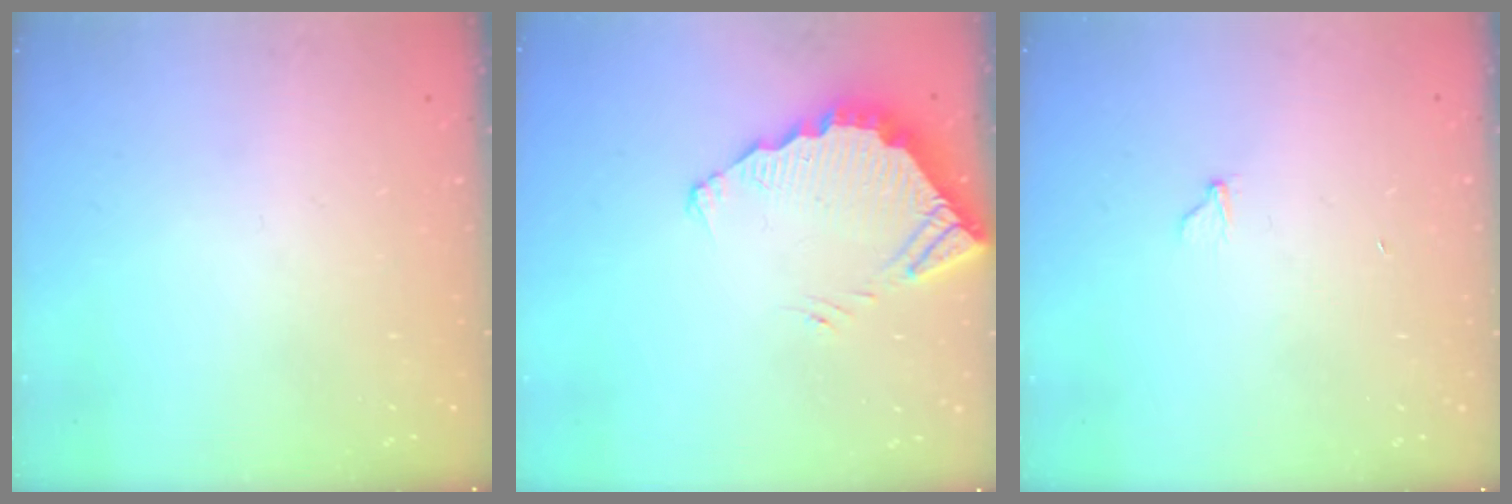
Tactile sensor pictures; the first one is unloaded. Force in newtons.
{"total": 3.9, "press": 3.9, "slide": 0.3}
{"total": 3.3, "press": 3.3, "slide": 0.3}